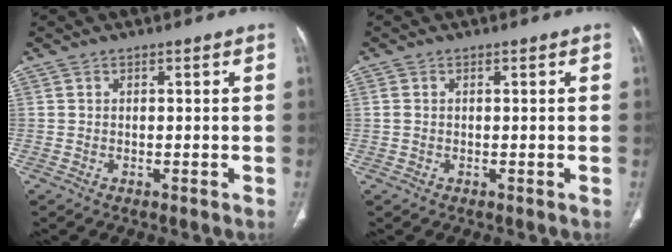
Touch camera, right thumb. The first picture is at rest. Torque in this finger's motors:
{"motor_torque": [0.06, -0.30, 0.11, 0.40, -0.02]}